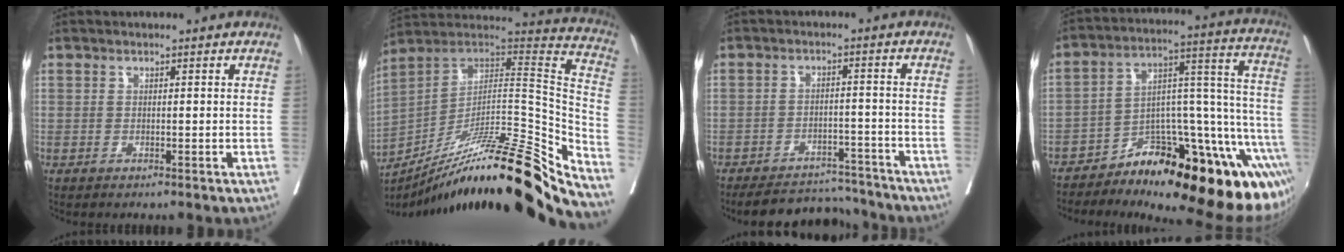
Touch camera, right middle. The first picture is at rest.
{"total": 33.1, "force": [-24.8, 2.1, 21.8], "torque": [-0.240, -0.014, -0.384]}
{"total": 10.2, "force": [-9.9, 2.2, 1.4], "torque": [-0.008, 0.008, -0.141]}
{"total": 26.9, "force": [-17.3, 6.8, 19.5], "torque": [-0.165, 0.033, -0.245]}